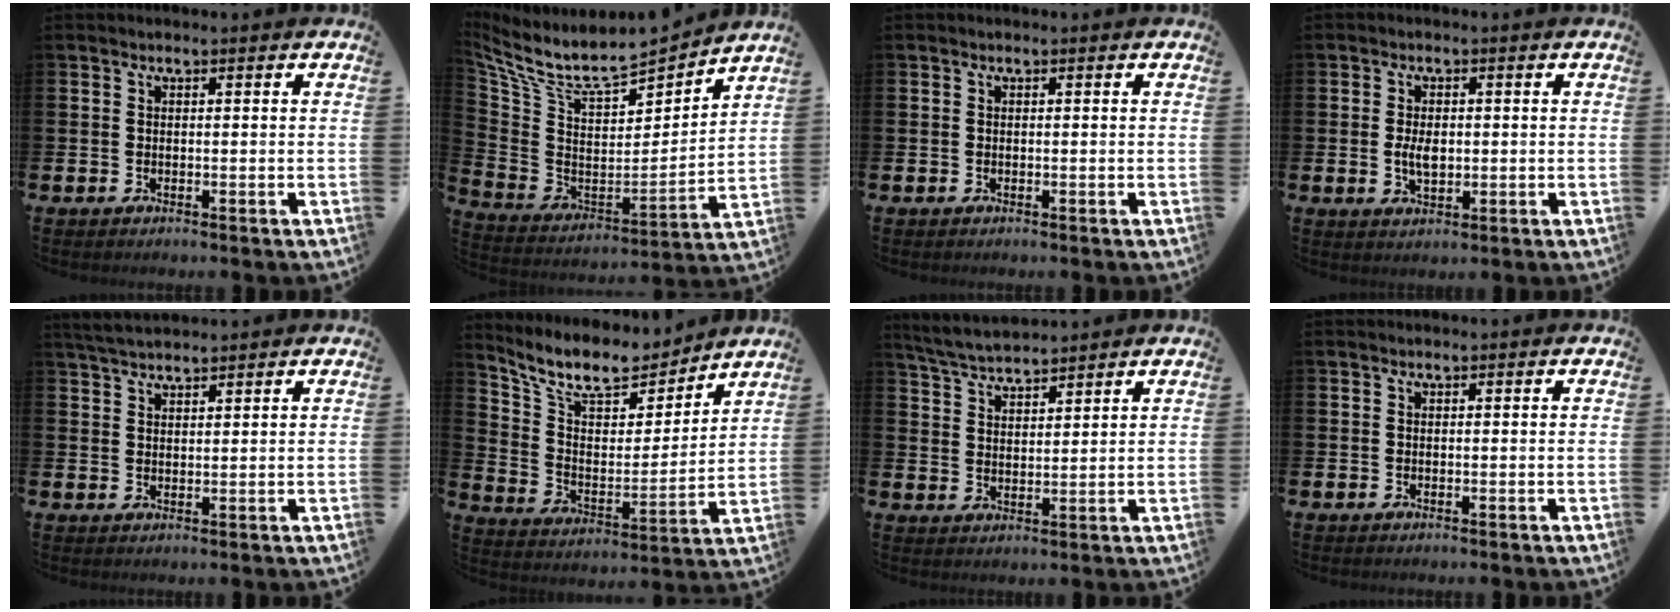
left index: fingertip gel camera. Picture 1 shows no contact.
{"total": 9.3, "force": [8.1, 2.3, 3.8], "torque": [-0.109, -0.062, 0.136]}
{"total": 0.0}
{"total": 3.2, "force": [0.2, 1.8, 2.7], "torque": [-0.028, -0.004, -0.001]}
{"total": 3.6, "force": [3.4, 0.5, 0.9], "torque": [-0.016, -0.013, 0.063]}
{"total": 10.8, "force": [9.6, 3.5, 3.4], "torque": [-0.098, -0.070, 0.168]}
{"total": 5.0, "force": [4.9, 0.3, 0.8], "torque": [-0.029, -0.024, 0.089]}
{"total": 0.0}